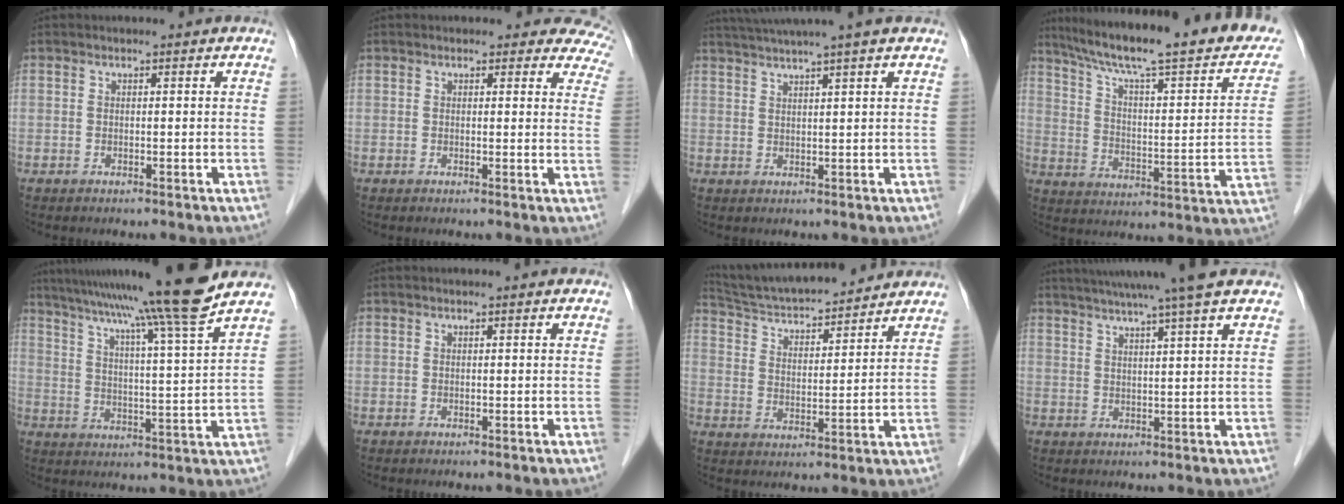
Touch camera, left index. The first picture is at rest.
{"total": 8.1, "force": [7.2, 3.5, 1.2], "torque": [0.038, -0.021, 0.034]}
{"total": 8.2, "force": [6.7, -1.7, 4.4], "torque": [-0.069, 0.021, 0.093]}
{"total": 27.6, "force": [22.2, 3.5, 16.0], "torque": [-0.243, -0.017, 0.297]}
{"total": 16.3, "force": [13.5, -3.1, 8.5], "torque": [-0.140, -0.031, 0.193]}
{"total": 0.0}
{"total": 16.6, "force": [15.4, 2.2, 6.0], "torque": [-0.103, 0.020, 0.245]}
{"total": 11.6, "force": [9.5, -1.5, 6.5], "torque": [-0.107, 0.009, 0.125]}